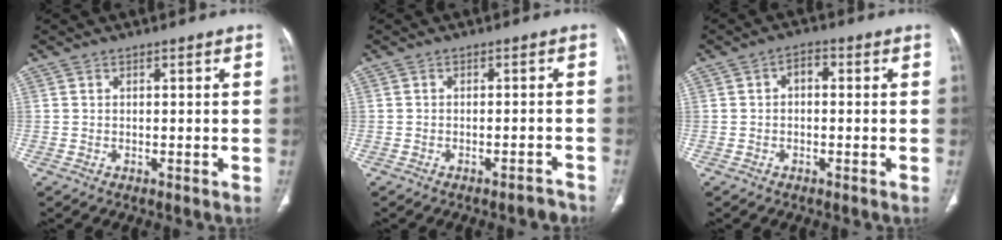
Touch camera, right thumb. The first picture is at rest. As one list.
[{"total": 2.9, "force": [-2.5, 0.8, 1.2], "torque": [-0.014, 0.017, -0.027]}, {"total": 2.7, "force": [0.1, 1.7, 2.1], "torque": [-0.025, 0.012, -0.005]}]